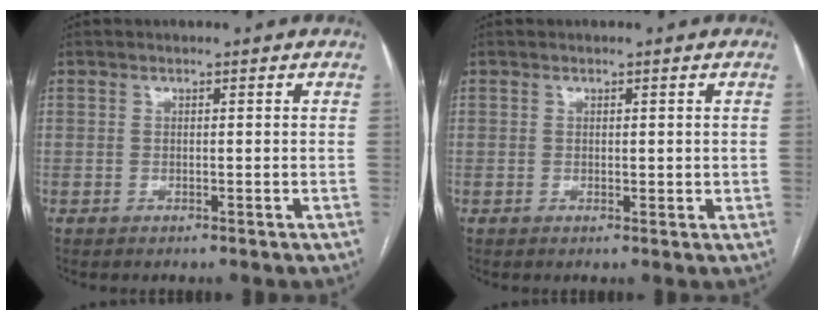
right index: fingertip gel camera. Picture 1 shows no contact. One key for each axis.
{"total": 1.5, "fx": 0.2, "fy": 0.9, "fz": 1.1, "tx": -0.012, "ty": -0.002, "tz": 0.006}